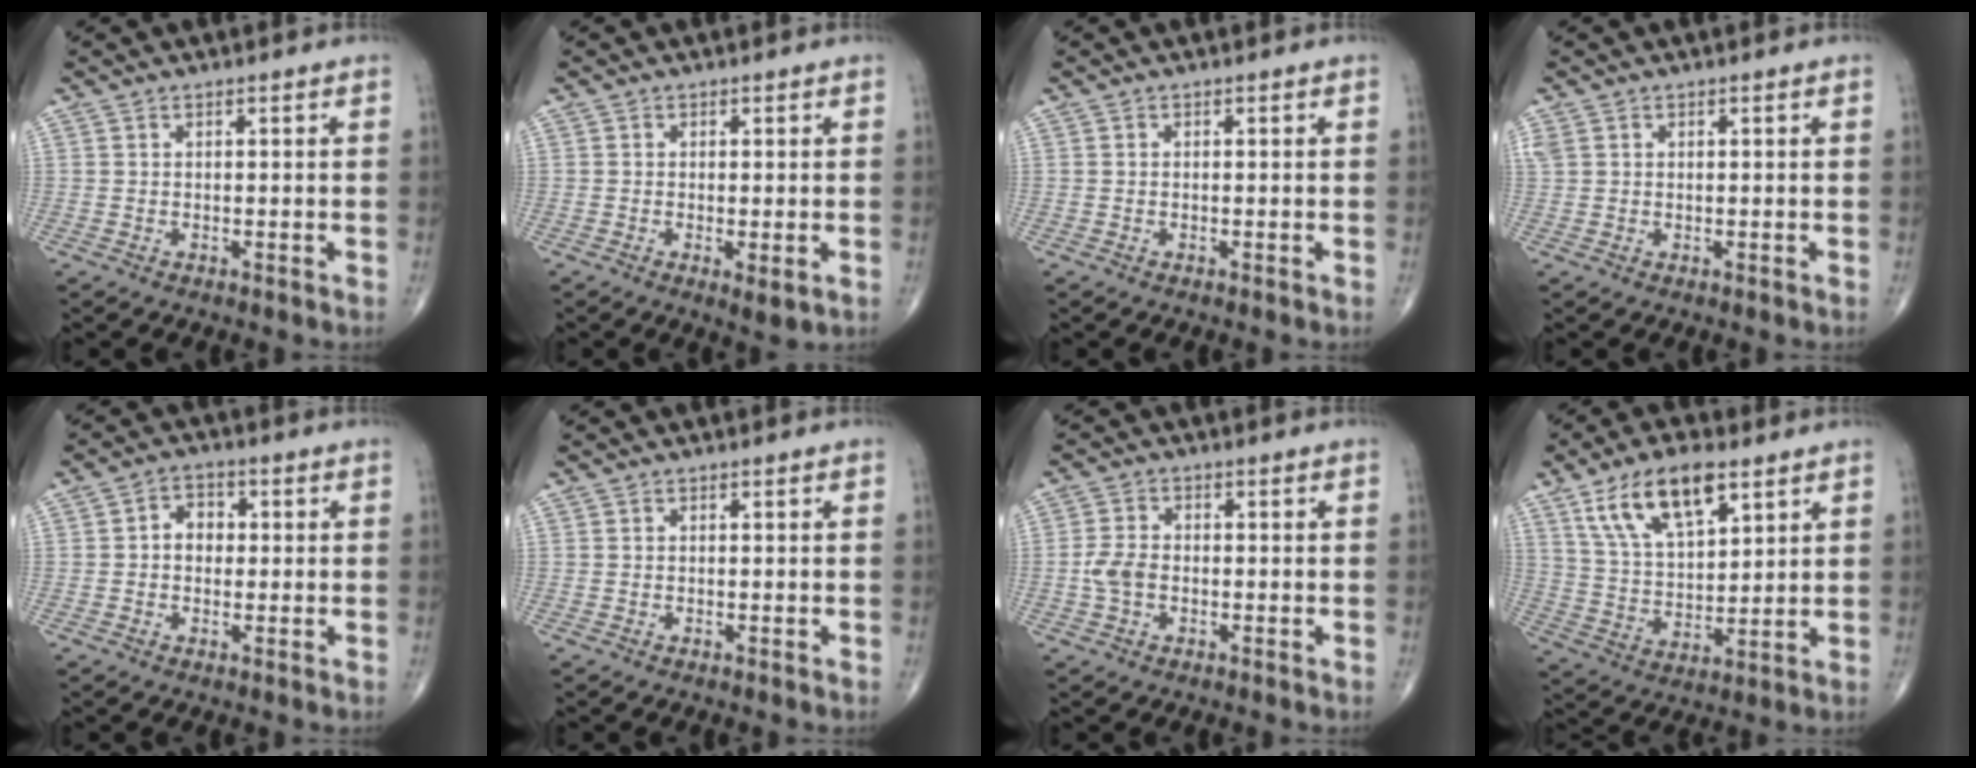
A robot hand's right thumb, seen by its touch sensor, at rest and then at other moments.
{"total": 2.5, "force": [-0.5, 0.9, 2.3], "torque": [-0.037, -0.010, -0.006]}
{"total": 0.0}
{"total": 1.8, "force": [0.9, 1.3, 0.7], "torque": [-0.018, 0.010, 0.024]}
{"total": 4.5, "force": [0.2, 3.6, 2.8], "torque": [-0.026, 0.015, -0.005]}
{"total": 0.0}
{"total": 4.1, "force": [-0.8, 2.8, 3.0], "torque": [-0.064, 0.009, -0.020]}
{"total": 14.5, "force": [8.1, 6.4, 10.2], "torque": [-0.164, -0.024, 0.156]}